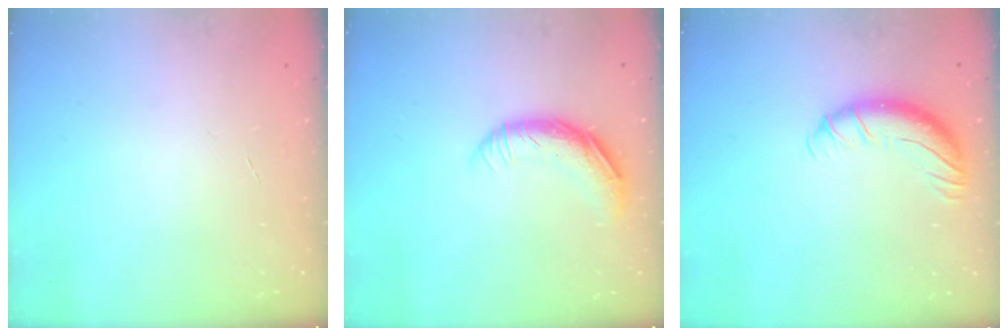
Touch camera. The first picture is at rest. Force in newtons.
{"total": 11.5, "press": 11.3, "slide": 1.8}
{"total": 9.5, "press": 9.3, "slide": 1.7}